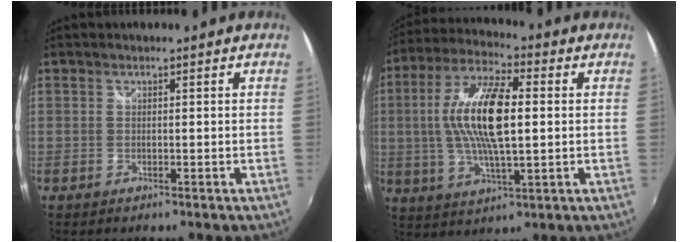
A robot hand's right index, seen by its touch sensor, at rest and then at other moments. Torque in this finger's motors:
{"motor_torque": [1.42, 0.04, 0.71, 0.21]}